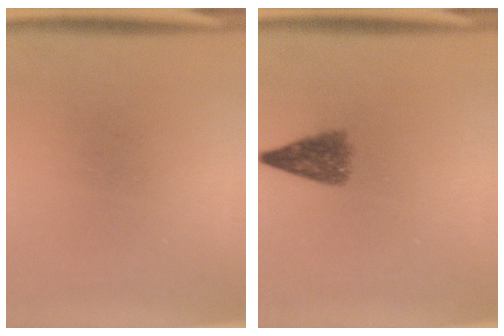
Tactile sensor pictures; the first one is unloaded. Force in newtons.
{"total": 4.0}